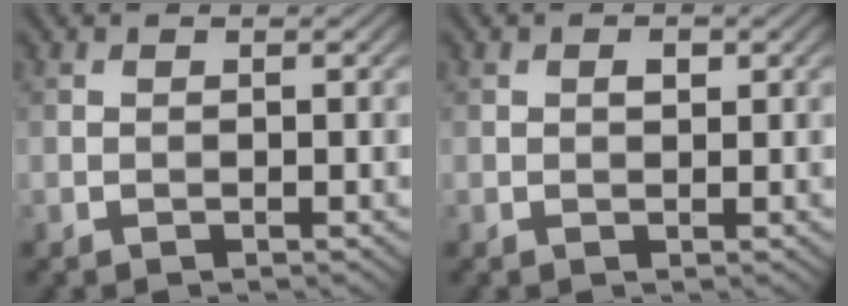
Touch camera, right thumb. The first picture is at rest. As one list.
[{"total": 1.0, "force": [0.3, 0.6, 0.8], "torque": [-0.012, 0.000, 0.005]}]